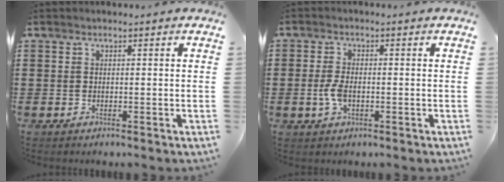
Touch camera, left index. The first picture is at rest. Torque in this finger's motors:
{"motor_torque": [0.76, 0.23, 0.27, 0.10]}